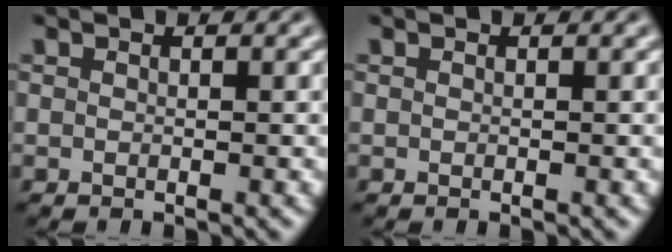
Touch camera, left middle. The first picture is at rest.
{"total": 0.0}